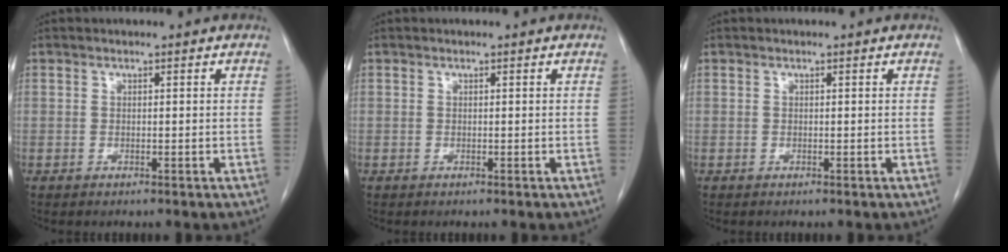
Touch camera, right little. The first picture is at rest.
{"total": 0.0}
{"total": 0.0}